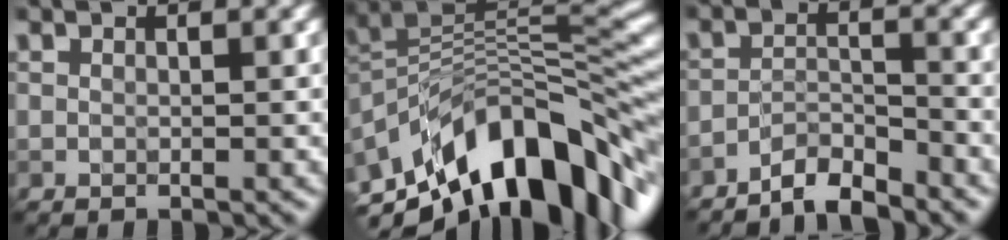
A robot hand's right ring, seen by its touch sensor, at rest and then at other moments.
{"total": 12.9, "force": [-6.7, 5.6, 9.5], "torque": [-0.152, 0.028, -0.125]}
{"total": 3.3, "force": [-3.1, 0.3, 1.1], "torque": [-0.019, 0.005, -0.066]}